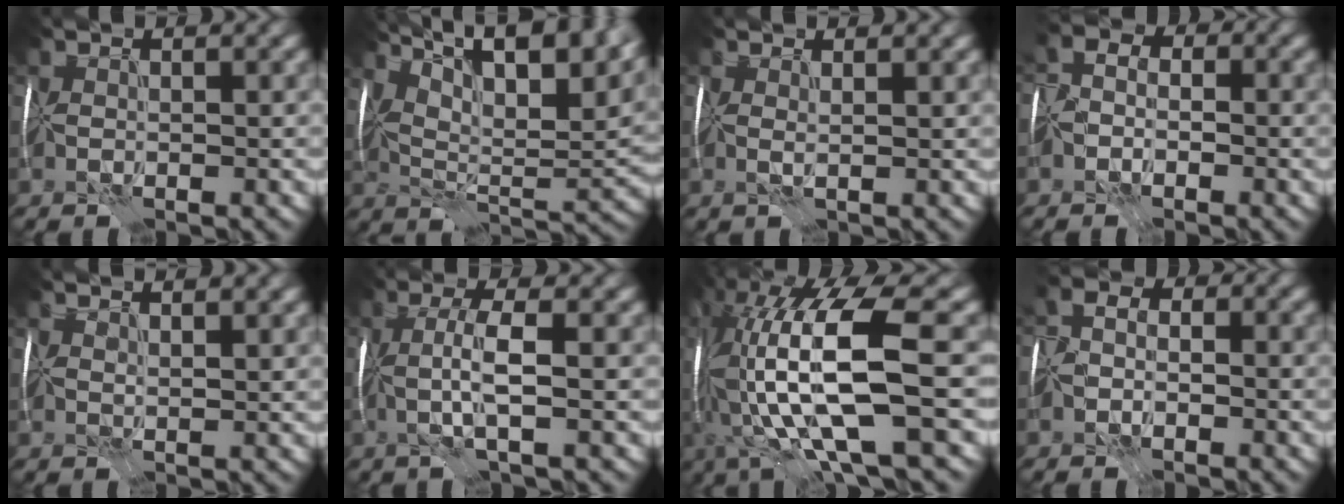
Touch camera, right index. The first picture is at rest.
{"total": 15.1, "force": [9.6, 4.7, 10.6], "torque": [-0.173, 0.031, 0.139]}
{"total": 1.0, "force": [0.9, 0.1, 0.5], "torque": [-0.013, 0.009, 0.010]}
{"total": 1.8, "force": [-1.1, 1.3, 0.4], "torque": [-0.017, 0.011, -0.027]}
{"total": 3.2, "force": [2.7, 0.8, 1.5], "torque": [-0.014, 0.022, 0.017]}
{"total": 2.3, "force": [0.1, -0.2, 2.3], "torque": [-0.069, 0.006, 0.001]}
{"total": 15.4, "force": [0.1, 5.1, 14.5], "torque": [-0.301, -0.007, 0.030]}
{"total": 1.4, "force": [-1.0, 1.0, 0.3], "torque": [-0.012, 0.012, -0.023]}